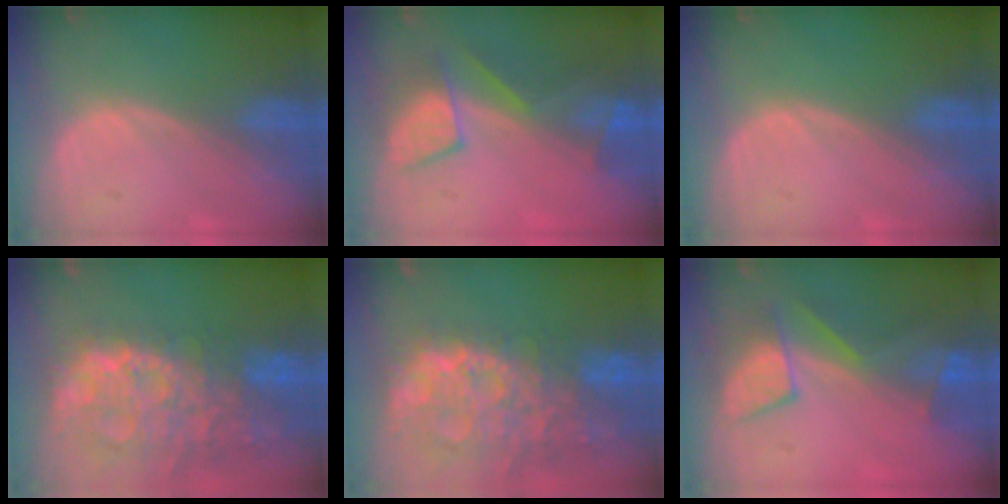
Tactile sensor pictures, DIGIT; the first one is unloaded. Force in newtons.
{"total": 7.6, "press": 7.2, "slide": 2.5}
{"total": 0.0}
{"total": 14.3, "press": 11.6, "slide": 8.3}
{"total": 14.3, "press": 11.6, "slide": 8.3}
{"total": 8.0, "press": 7.4, "slide": 2.9}